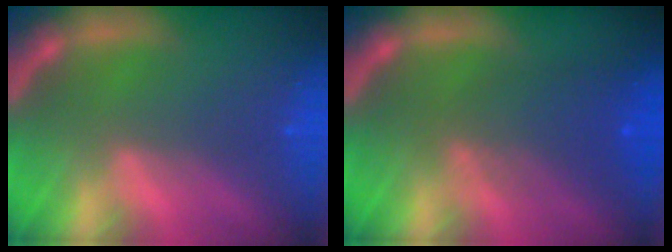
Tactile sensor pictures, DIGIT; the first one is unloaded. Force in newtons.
{"total": 4.6}